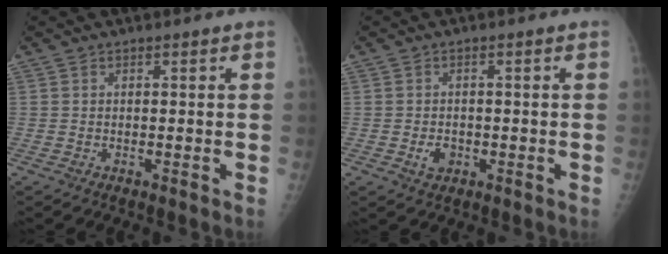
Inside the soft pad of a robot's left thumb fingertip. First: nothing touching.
{"total": 2.9, "force": [-0.9, 2.2, 1.6], "torque": [-0.019, 0.002, -0.010]}